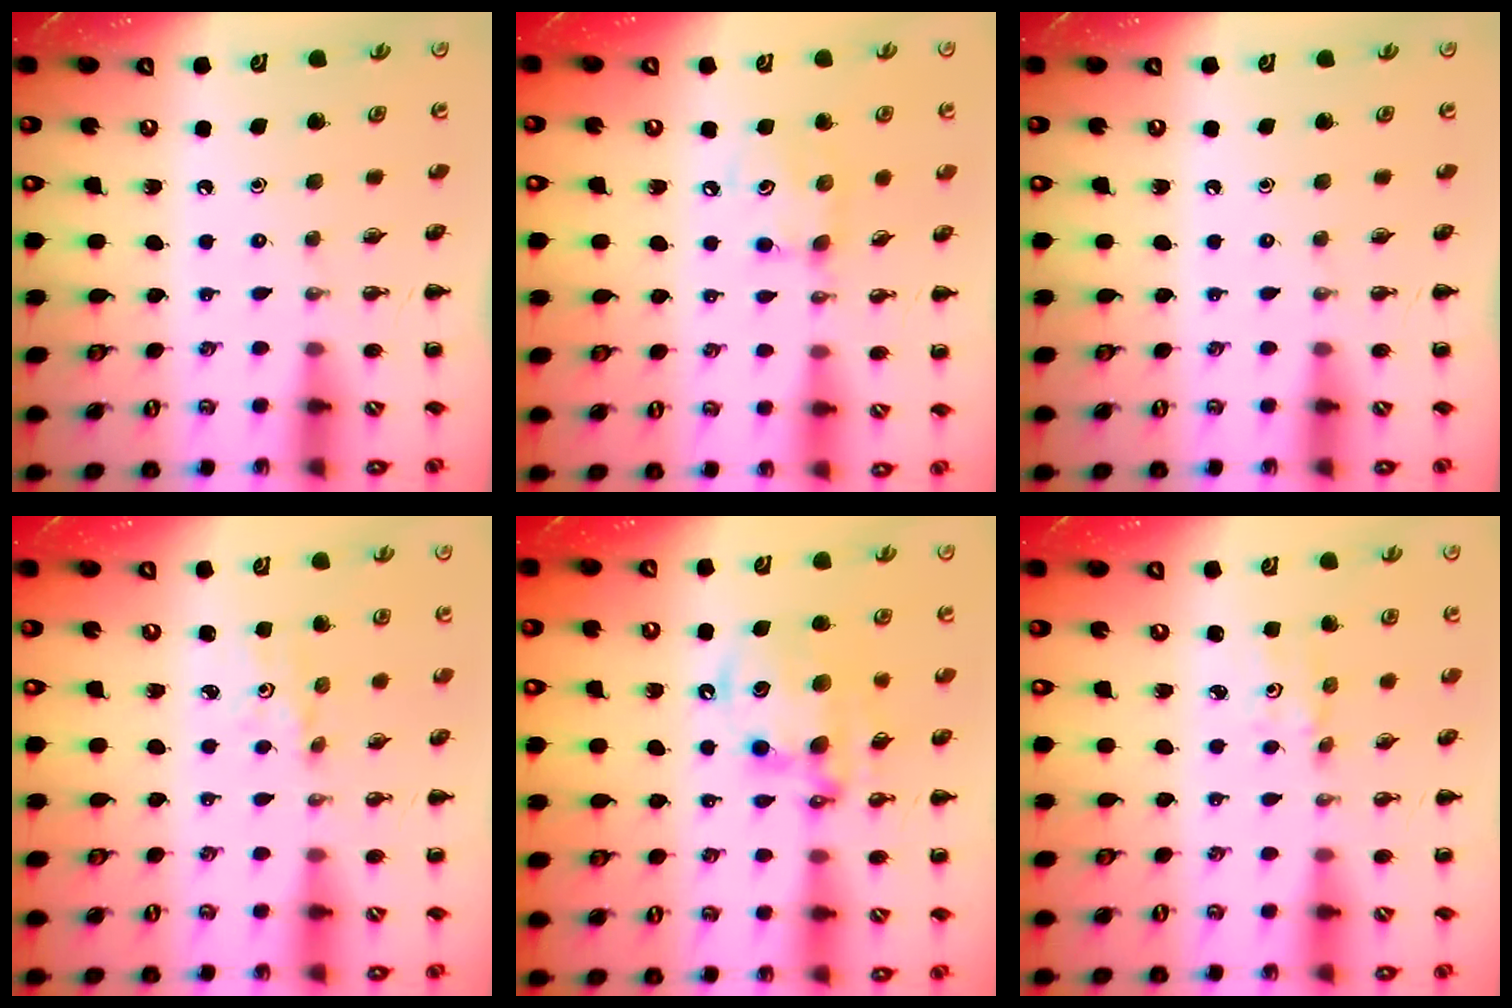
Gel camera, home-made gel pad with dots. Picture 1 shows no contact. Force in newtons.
{"total": 6.5, "press": 6.5, "slide": 0.5}
{"total": 0.0}
{"total": 2.4, "press": 2.3, "slide": 0.7}
{"total": 12.9, "press": 12.6, "slide": 2.9}
{"total": 1.5, "press": 1.5, "slide": 0.3}